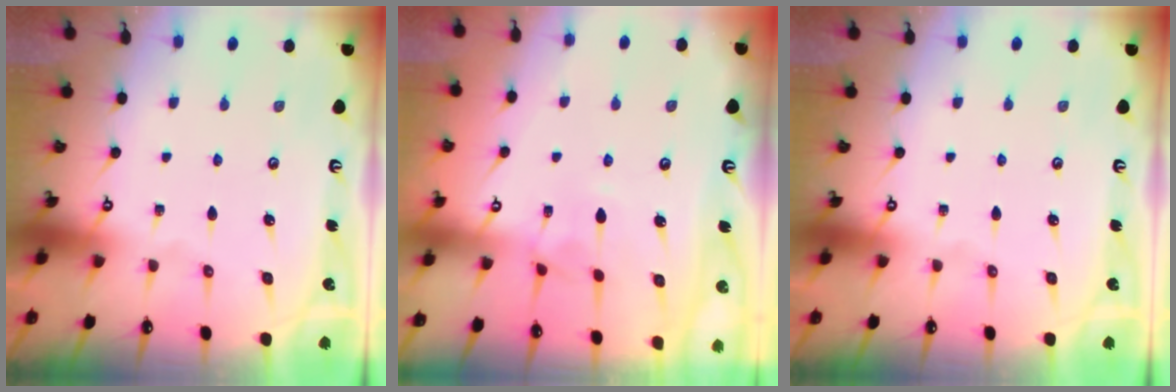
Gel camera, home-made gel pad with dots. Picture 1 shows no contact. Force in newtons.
{"total": 1.5, "press": 1.4, "slide": 0.5}
{"total": 0.0}